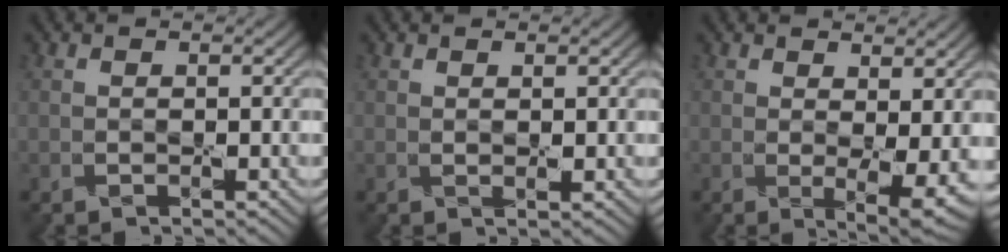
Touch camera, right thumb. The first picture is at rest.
{"total": 0.7, "force": [0.5, 0.2, 0.5], "torque": [-0.009, -0.002, 0.010]}
{"total": 4.2, "force": [0.9, 1.2, 3.9], "torque": [-0.067, -0.014, 0.020]}